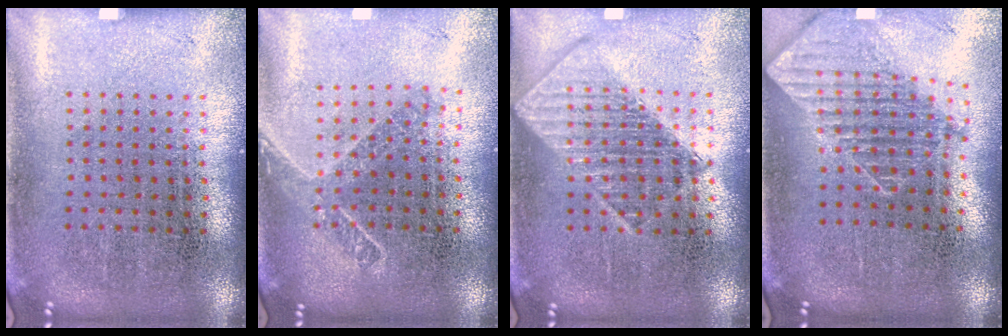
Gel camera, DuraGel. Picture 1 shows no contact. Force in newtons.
{"total": 1.5, "press": 1.2, "slide": 0.9}
{"total": 1.3, "press": 1.3, "slide": 0.1}
{"total": 1.9, "press": 1.5, "slide": 1.1}